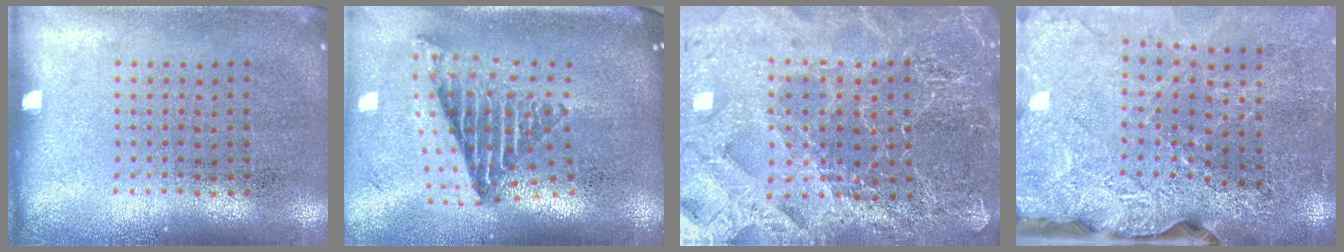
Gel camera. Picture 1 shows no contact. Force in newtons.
{"total": 2.7, "press": 1.8, "slide": 2.0}
{"total": 4.5, "press": 4.3, "slide": 1.5}
{"total": 3.4, "press": 3.0, "slide": 1.4}